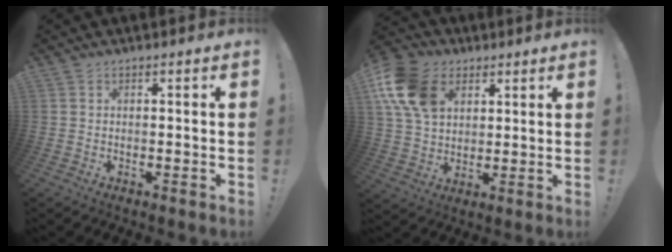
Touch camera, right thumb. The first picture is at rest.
{"total": 16.7, "force": [6.5, 12.2, 9.4], "torque": [-0.170, -0.018, 0.129]}